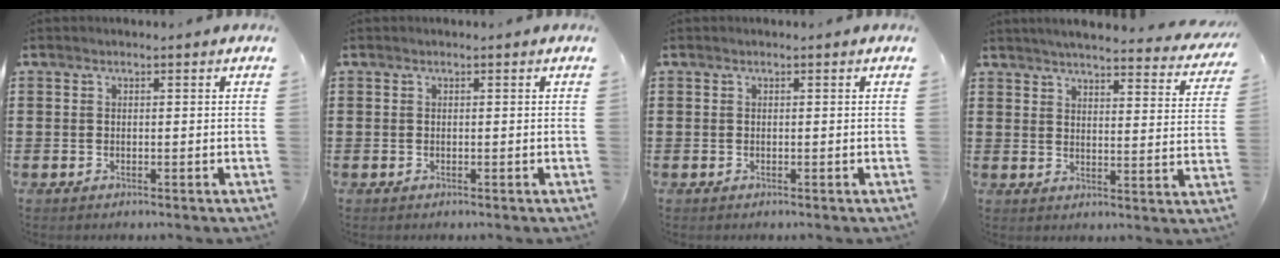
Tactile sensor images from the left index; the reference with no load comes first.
{"total": 0.0}
{"total": 0.0}
{"total": 4.4, "force": [4.2, -0.2, 1.5], "torque": [-0.047, -0.025, 0.071]}